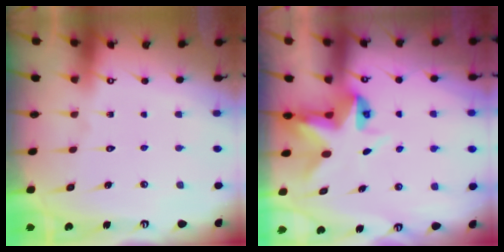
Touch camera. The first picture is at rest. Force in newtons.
{"total": 5.7, "press": 5.6, "slide": 0.6}